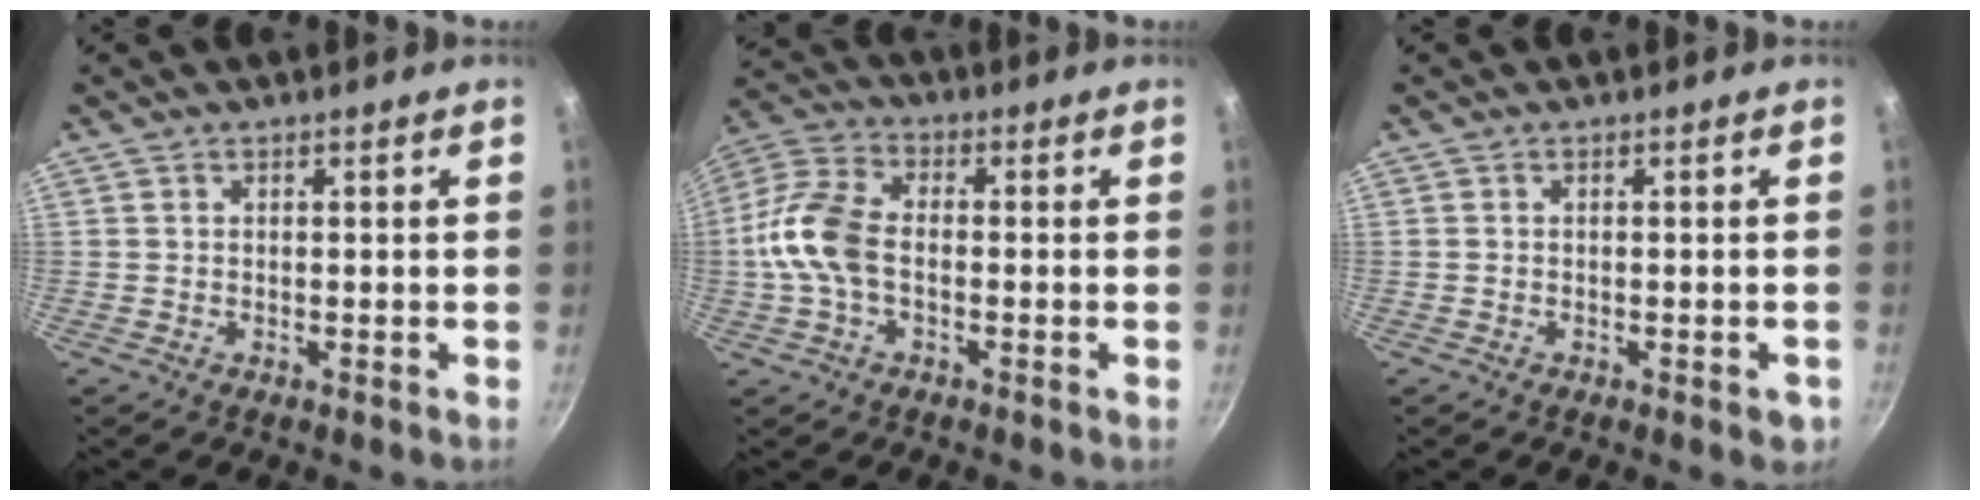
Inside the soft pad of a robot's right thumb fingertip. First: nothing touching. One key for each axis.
{"total": 11.2, "fx": -1.4, "fy": 6.8, "fz": 8.8, "tx": -0.175, "ty": 0.034, "tz": -0.046}
{"total": 2.2, "fx": -1.0, "fy": 0.9, "fz": 1.7, "tx": -0.018, "ty": 0.002, "tz": -0.013}